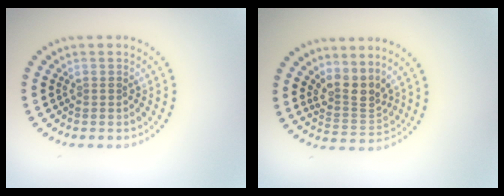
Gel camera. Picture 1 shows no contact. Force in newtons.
{"total": 3.1, "press": 2.2, "slide": 2.1}